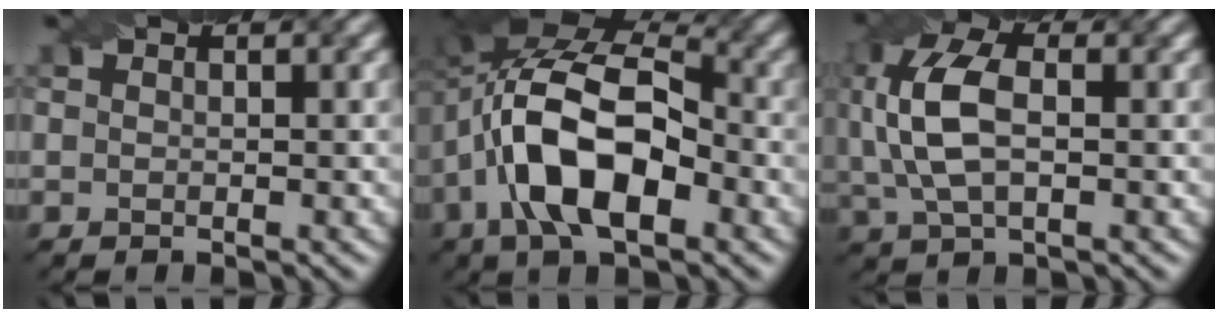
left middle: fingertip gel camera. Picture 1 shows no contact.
{"total": 12.1, "force": [-2.6, 6.5, 9.9], "torque": [-0.174, 0.016, -0.063]}
{"total": 7.4, "force": [0.9, 4.0, 6.2], "torque": [-0.151, 0.010, 0.013]}